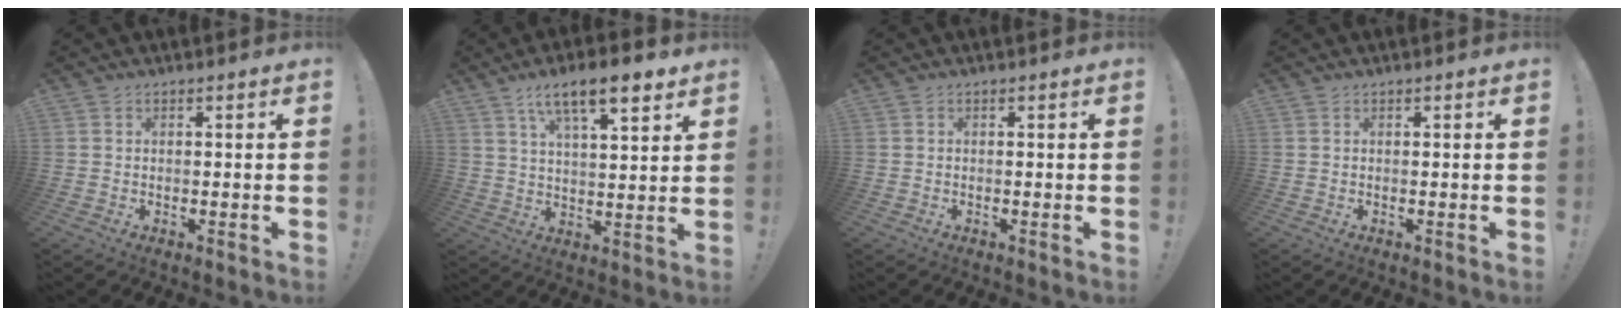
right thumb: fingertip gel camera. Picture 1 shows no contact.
{"total": 12.2, "force": [7.6, 3.4, 8.9], "torque": [-0.146, -0.029, 0.126]}
{"total": 0.0}
{"total": 0.0}